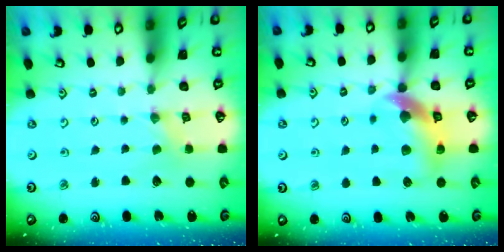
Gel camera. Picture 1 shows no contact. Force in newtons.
{"total": 10.7, "press": 10.6, "slide": 1.5}